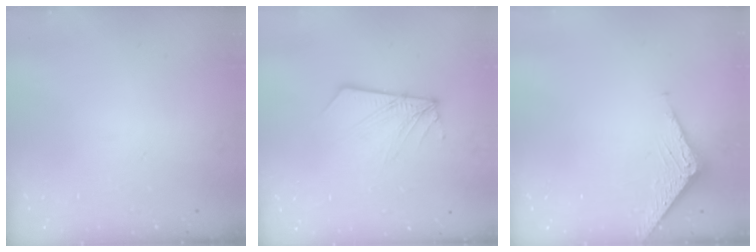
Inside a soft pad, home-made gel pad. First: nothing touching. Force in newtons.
{"total": 9.3, "press": 9.2, "slide": 1.3}
{"total": 3.5, "press": 3.5, "slide": 0.3}